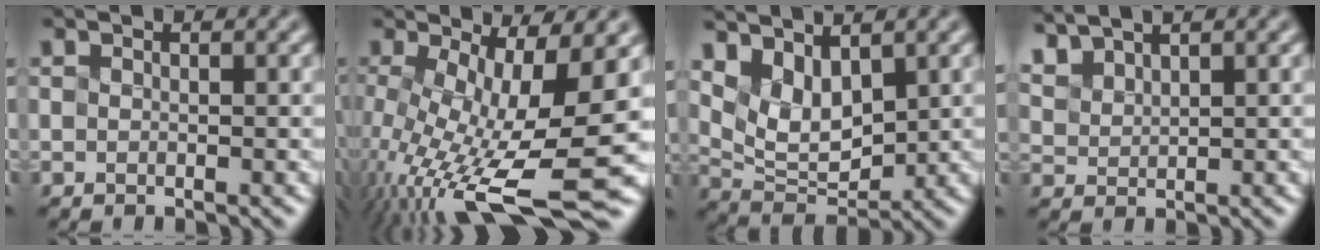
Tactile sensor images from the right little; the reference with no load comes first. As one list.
[{"total": 13.5, "force": [-3.3, 3.3, 12.6], "torque": [-0.239, -0.007, -0.027]}, {"total": 4.0, "force": [2.5, 1.8, 2.5], "torque": [-0.068, -0.005, 0.073]}, {"total": 2.6, "force": [2.6, 0.0, 0.3], "torque": [-0.038, 0.021, 0.076]}]